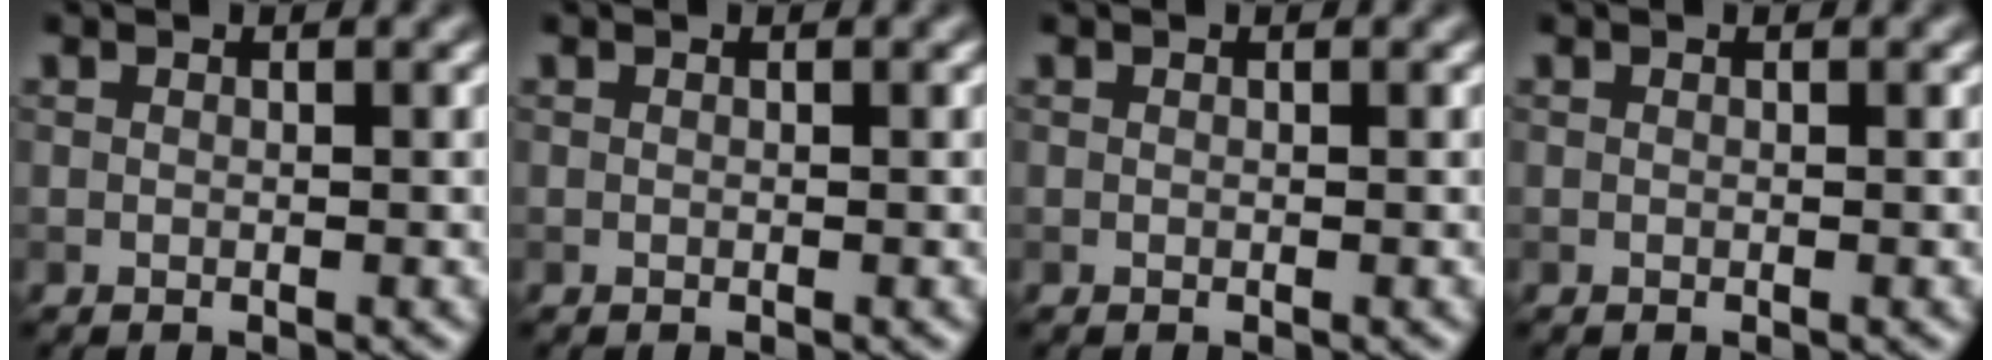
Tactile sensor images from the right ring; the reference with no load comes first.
{"total": 0.0}
{"total": 0.0}
{"total": 0.0}